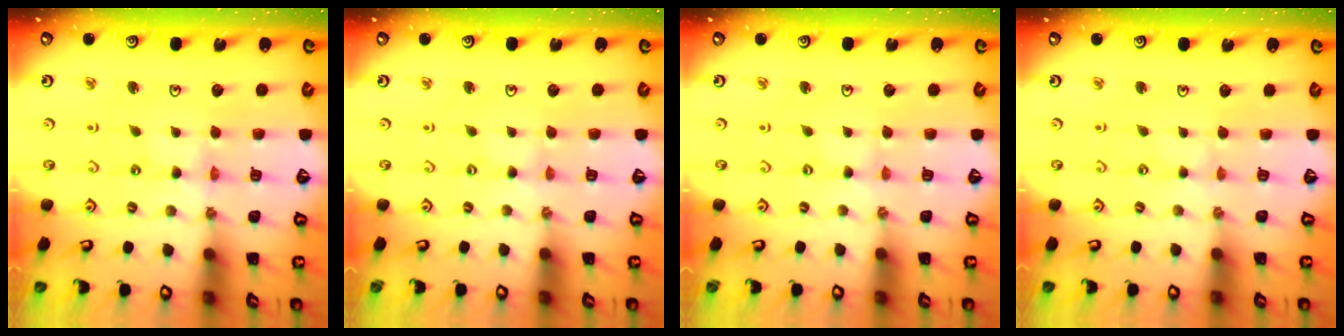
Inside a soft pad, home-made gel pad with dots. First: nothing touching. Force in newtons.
{"total": 0.0}
{"total": 0.0}
{"total": 0.0}